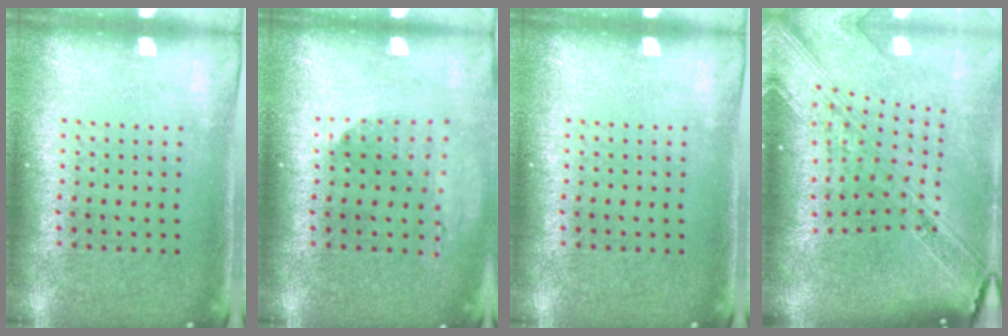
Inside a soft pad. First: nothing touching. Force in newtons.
{"total": 1.2, "press": 1.2, "slide": 0.2}
{"total": 0.0}
{"total": 4.1, "press": 2.9, "slide": 2.9}